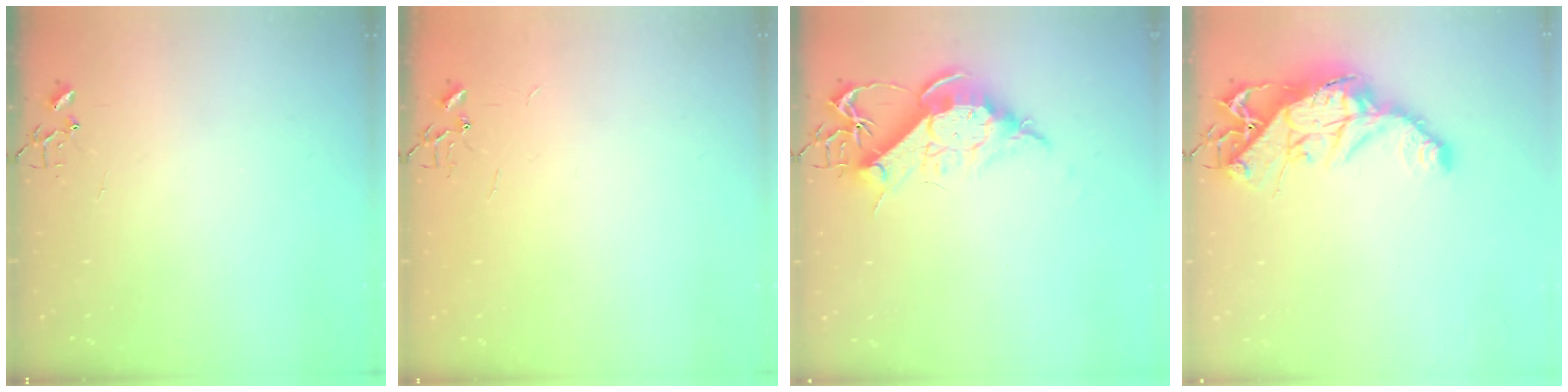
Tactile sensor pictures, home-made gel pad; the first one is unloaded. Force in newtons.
{"total": 1.8, "press": 1.8, "slide": 0.2}
{"total": 12.6, "press": 12.6, "slide": 1.2}
{"total": 16.1, "press": 16.0, "slide": 1.6}